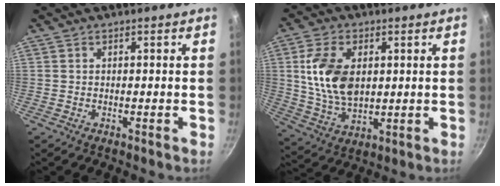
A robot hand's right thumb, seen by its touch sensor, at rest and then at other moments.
{"total": 12.8, "force": [2.0, 8.0, 9.8], "torque": [-0.172, -0.015, 0.045]}